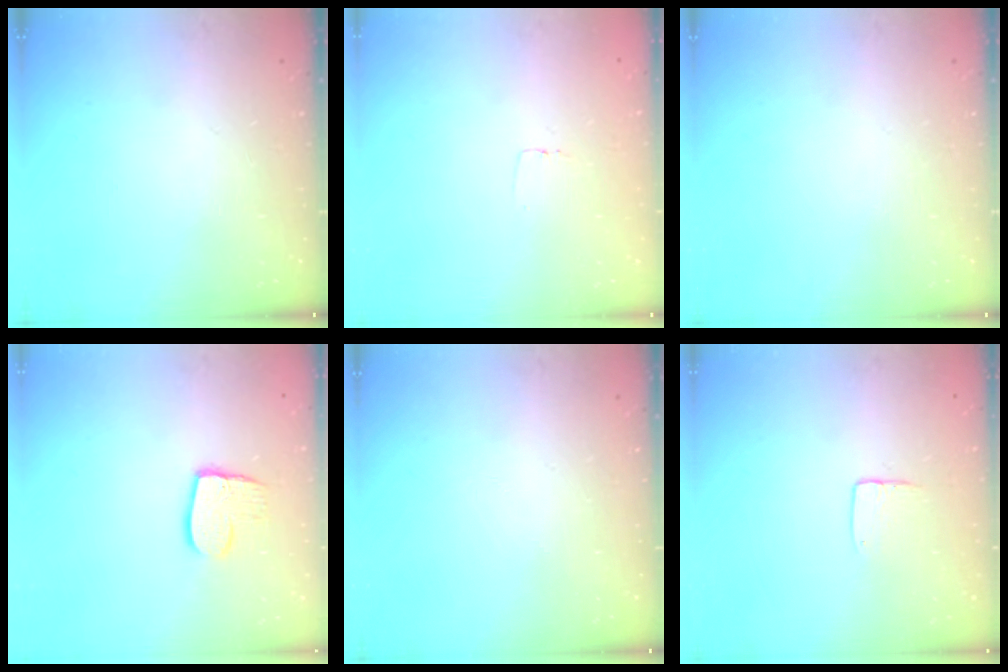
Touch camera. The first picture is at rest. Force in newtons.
{"total": 2.3, "press": 2.3, "slide": 0.1}
{"total": 0.0}
{"total": 10.0, "press": 10.0, "slide": 0.8}
{"total": 0.0}
{"total": 4.3, "press": 4.3, "slide": 0.4}